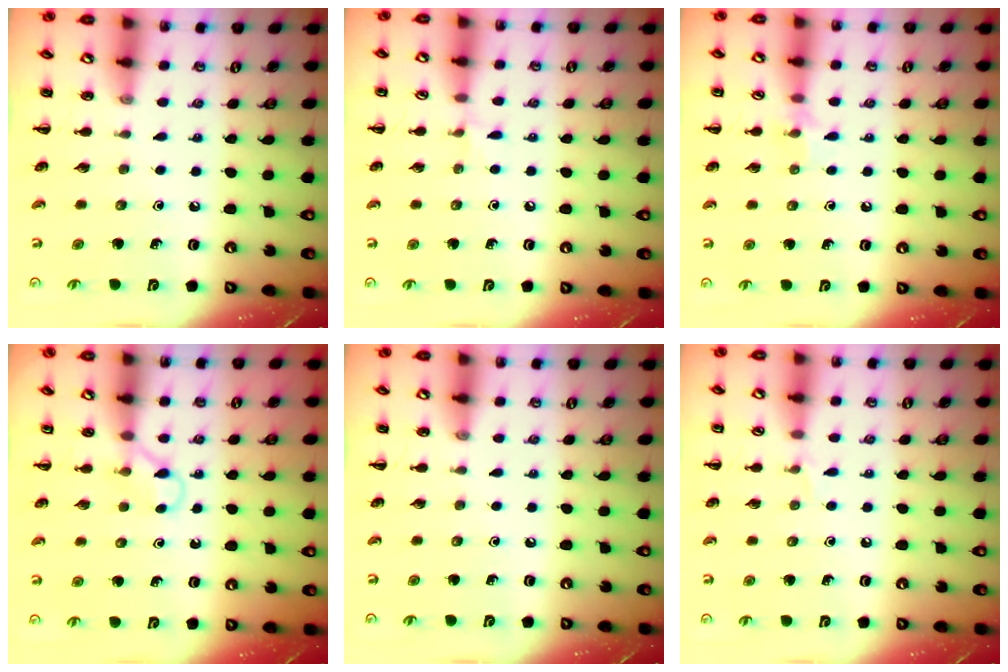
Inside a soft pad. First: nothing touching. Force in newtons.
{"total": 3.9, "press": 3.6, "slide": 1.4}
{"total": 5.3, "press": 5.1, "slide": 1.2}
{"total": 2.9, "press": 2.8, "slide": 1.0}
{"total": 0.0}
{"total": 3.1, "press": 2.9, "slide": 1.2}